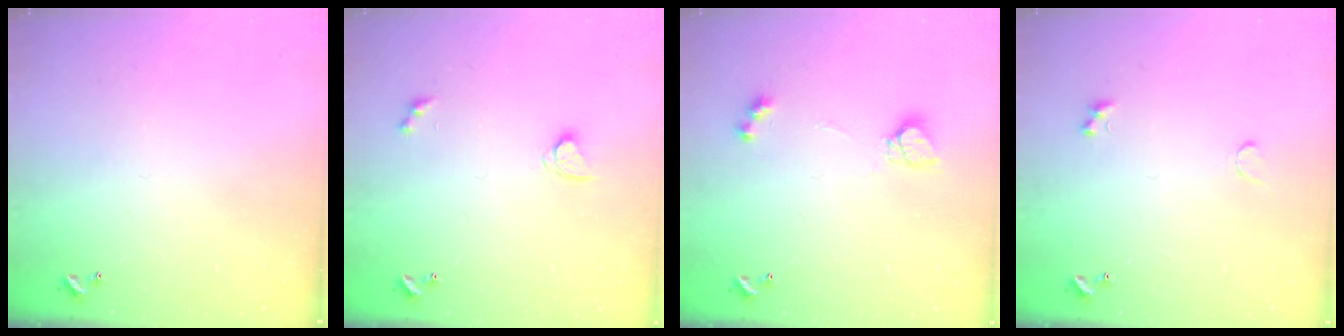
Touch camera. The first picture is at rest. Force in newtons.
{"total": 2.7, "press": 2.7, "slide": 0.5}
{"total": 6.3, "press": 6.3, "slide": 0.6}
{"total": 1.4, "press": 1.3, "slide": 0.5}